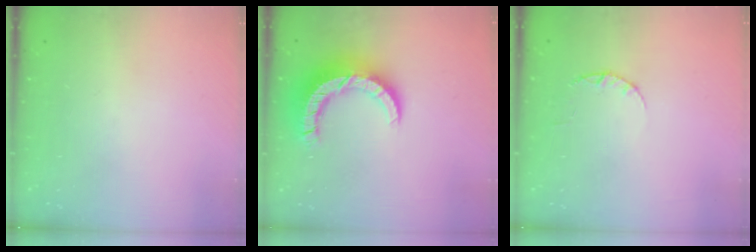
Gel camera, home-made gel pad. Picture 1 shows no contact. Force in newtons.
{"total": 12.0, "press": 12.0, "slide": 1.2}
{"total": 2.4, "press": 2.3, "slide": 0.4}